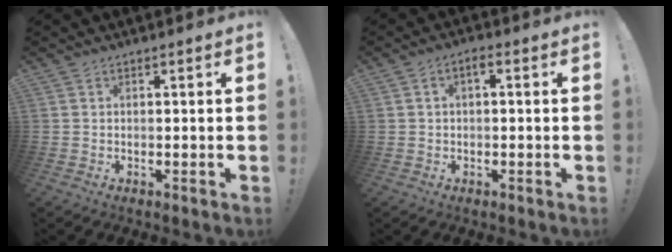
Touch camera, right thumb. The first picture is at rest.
{"total": 2.3, "force": [-0.4, 1.4, 1.8], "torque": [-0.027, 0.008, -0.009]}